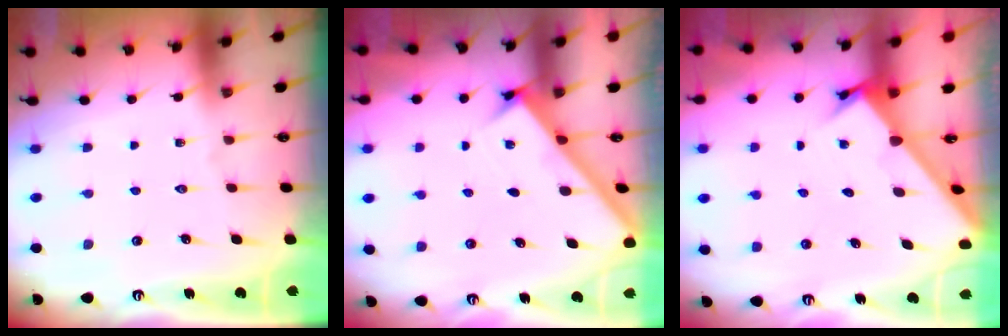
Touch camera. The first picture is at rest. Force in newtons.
{"total": 2.6, "press": 2.6, "slide": 0.4}
{"total": 1.8, "press": 1.8, "slide": 0.2}